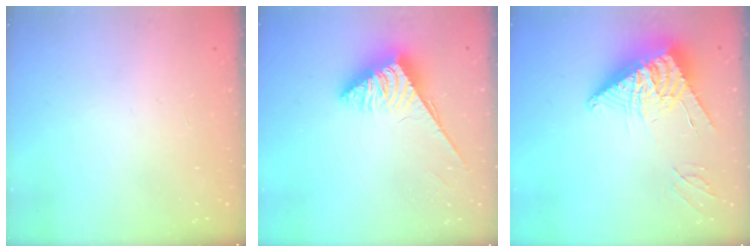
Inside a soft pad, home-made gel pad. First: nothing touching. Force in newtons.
{"total": 3.8, "press": 3.8, "slide": 0.6}
{"total": 11.1, "press": 11.0, "slide": 1.0}